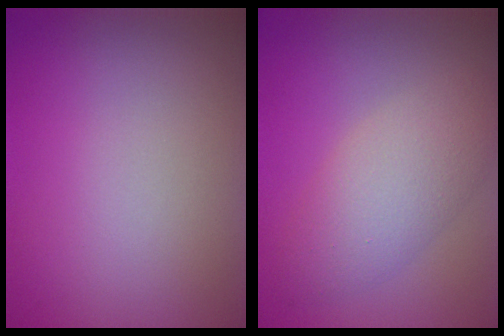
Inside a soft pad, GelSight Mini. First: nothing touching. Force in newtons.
{"total": 4.3, "press": 4.3, "slide": 0.2}